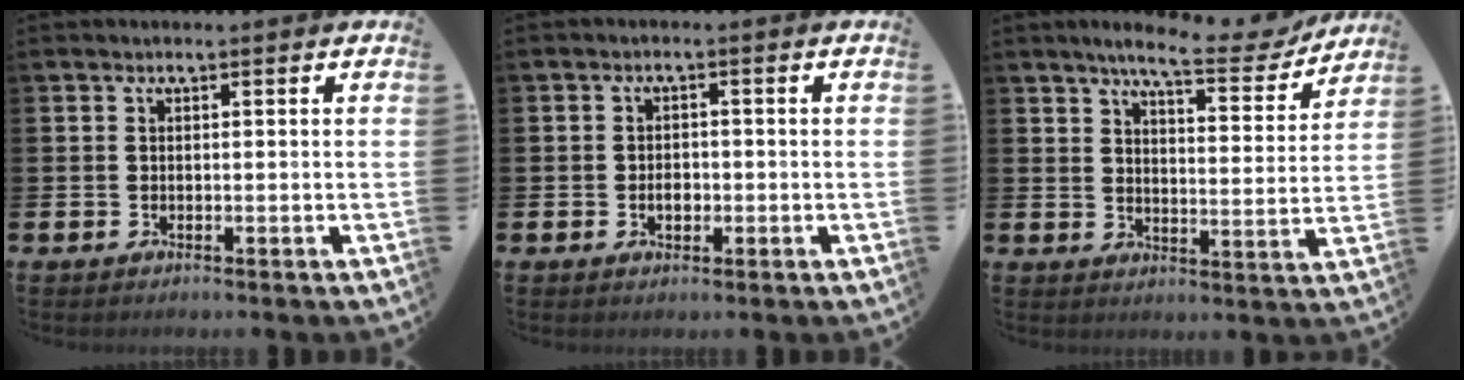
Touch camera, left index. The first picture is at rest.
{"total": 2.2, "force": [-0.5, 1.5, 1.5], "torque": [-0.012, -0.002, -0.015]}
{"total": 8.2, "force": [7.1, 1.4, 3.7], "torque": [-0.077, -0.036, 0.120]}